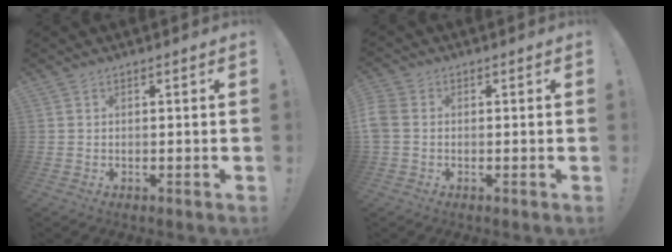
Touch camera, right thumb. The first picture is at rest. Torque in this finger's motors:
{"motor_torque": [1.28, 1.12, 1.01, -0.30, 0.07]}